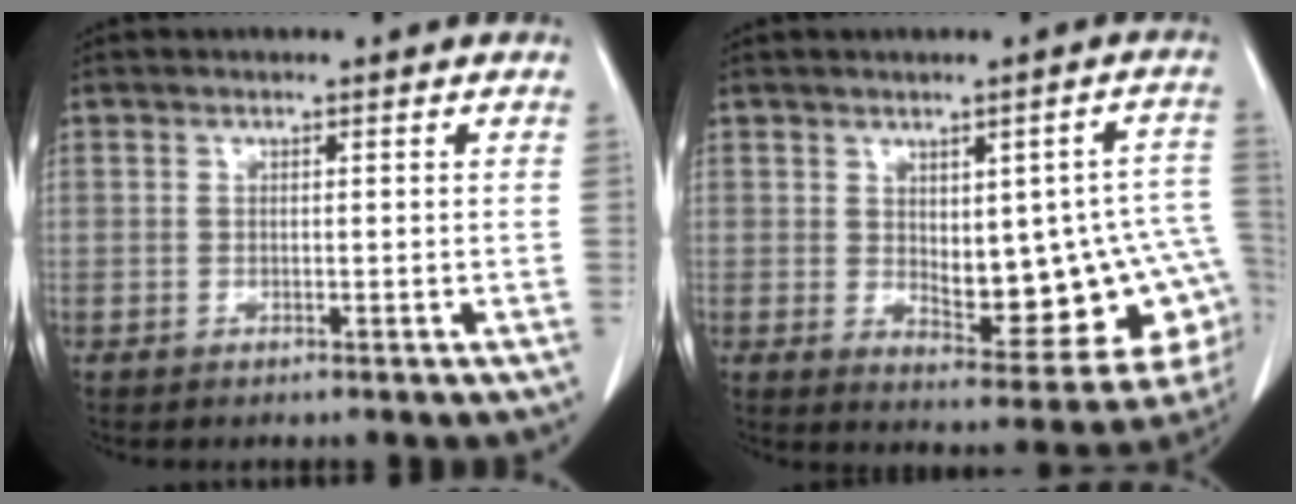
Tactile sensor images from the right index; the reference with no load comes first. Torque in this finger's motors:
{"motor_torque": [0.49, -0.16, 0.51, 0.05]}